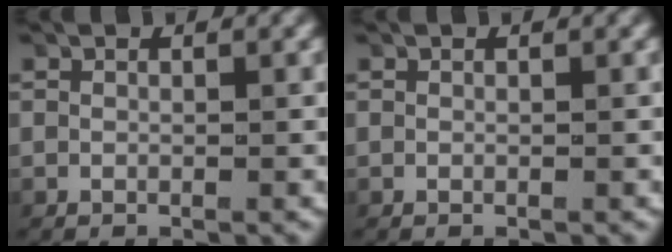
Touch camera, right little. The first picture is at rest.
{"total": 0.0}